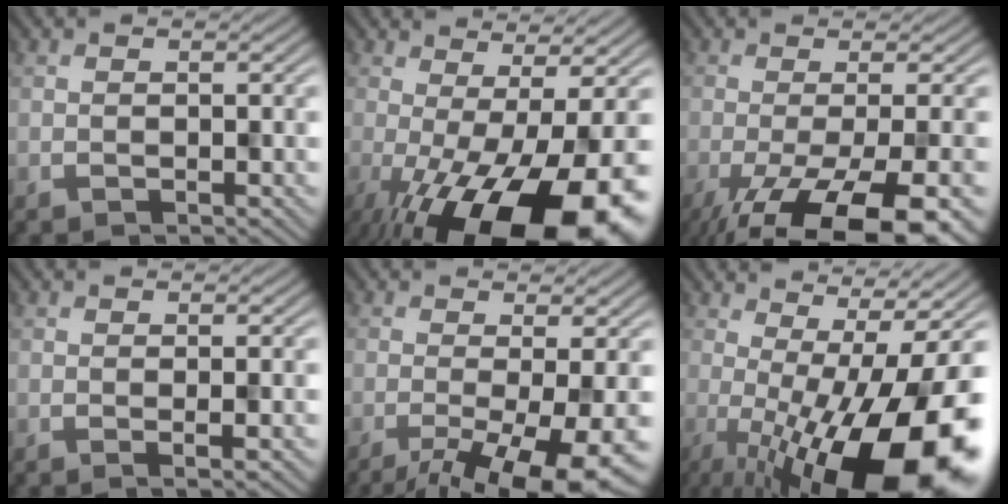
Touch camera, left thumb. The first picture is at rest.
{"total": 16.7, "force": [-6.2, 5.2, 14.7], "torque": [-0.225, -0.025, -0.084]}
{"total": 15.3, "force": [-9.3, 4.8, 11.2], "torque": [-0.172, -0.048, -0.122]}
{"total": 2.3, "force": [-0.4, 0.3, 2.2], "torque": [-0.032, 0.006, -0.006]}
{"total": 10.3, "force": [-5.6, 2.6, 8.3], "torque": [-0.119, -0.020, -0.067]}
{"total": 17.5, "force": [-4.5, 5.4, 16.0], "torque": [-0.220, -0.016, -0.065]}